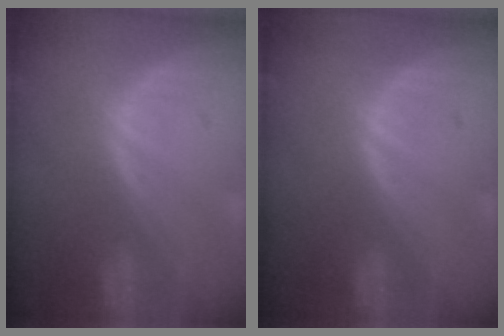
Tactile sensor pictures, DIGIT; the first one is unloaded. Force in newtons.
{"total": 0.0}